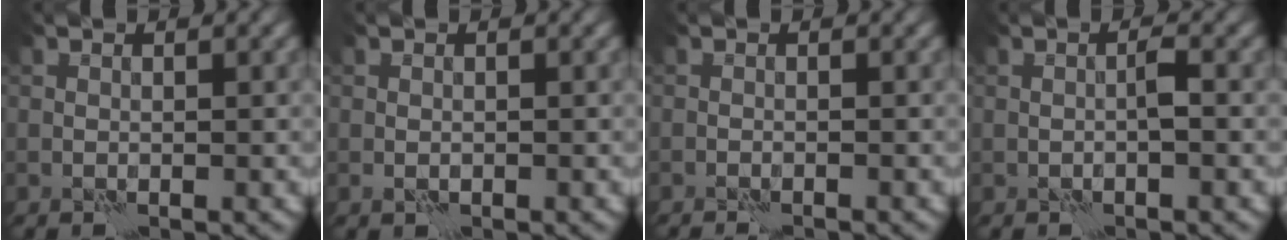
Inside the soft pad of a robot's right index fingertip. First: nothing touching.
{"total": 0.7, "force": [-0.3, 0.5, 0.5], "torque": [-0.009, -0.001, -0.005]}
{"total": 1.8, "force": [-1.6, 0.3, 0.7], "torque": [-0.007, 0.006, -0.026]}
{"total": 1.0, "force": [-0.3, 0.1, 1.0], "torque": [-0.016, 0.006, -0.005]}